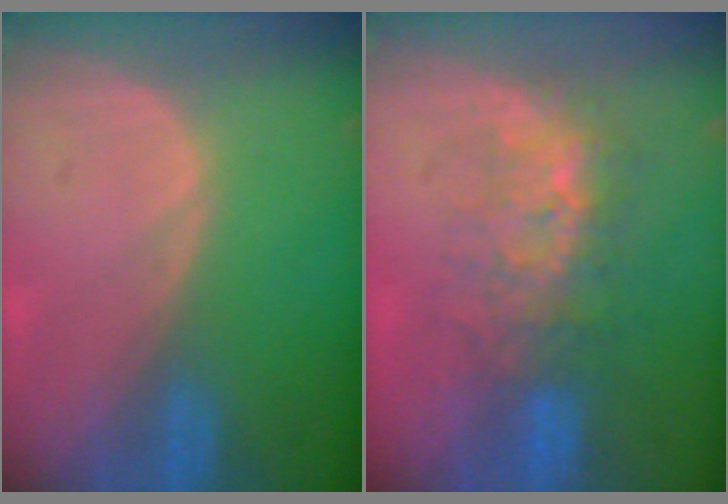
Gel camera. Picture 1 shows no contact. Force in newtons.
{"total": 7.7, "press": 7.3, "slide": 2.3}